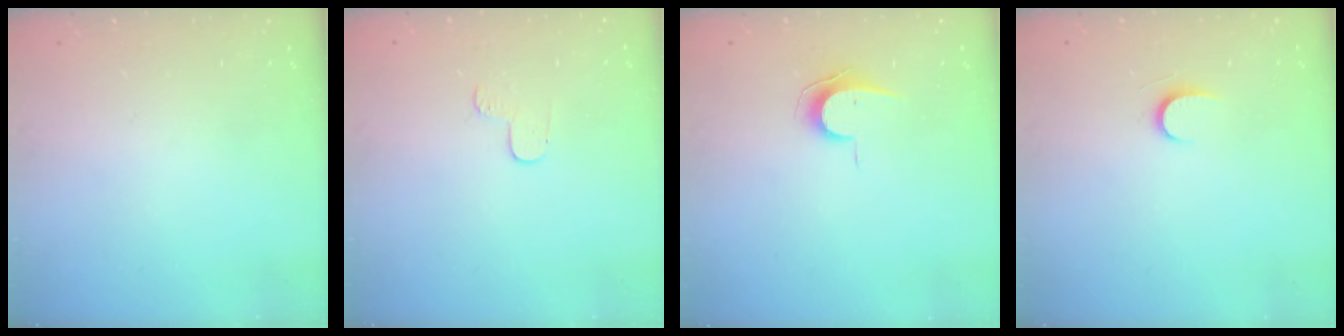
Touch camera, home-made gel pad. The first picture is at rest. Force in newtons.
{"total": 4.1, "press": 4.0, "slide": 0.4}
{"total": 7.7, "press": 7.6, "slide": 0.4}
{"total": 4.9, "press": 4.8, "slide": 0.5}